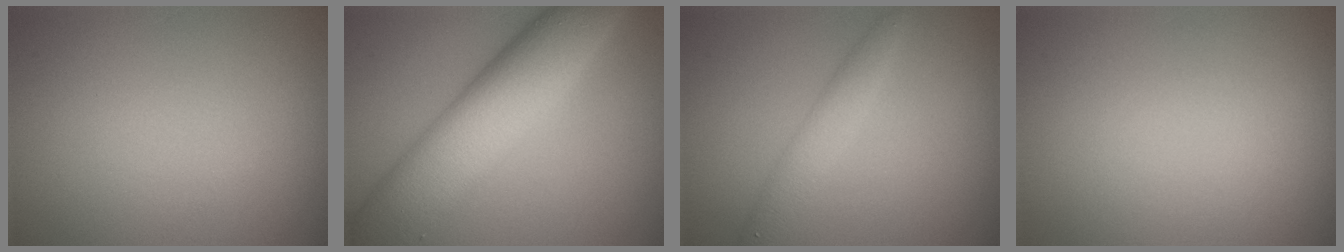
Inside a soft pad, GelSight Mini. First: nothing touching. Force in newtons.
{"total": 10.2, "press": 10.2, "slide": 0.3}
{"total": 2.1, "press": 2.1, "slide": 0.0}
{"total": 0.0}